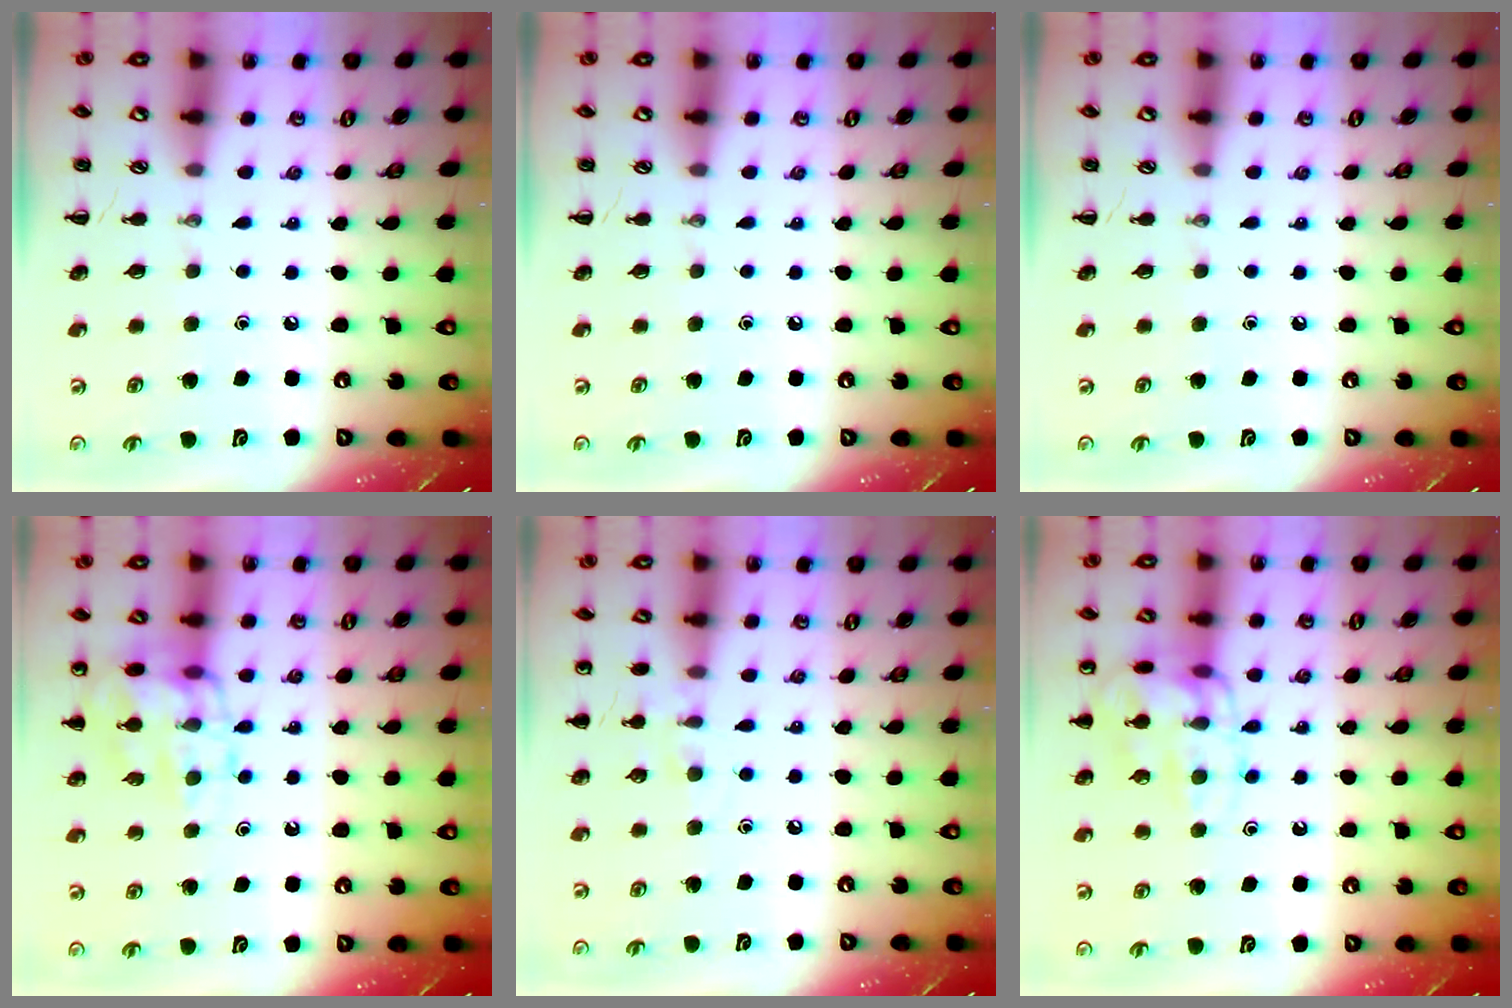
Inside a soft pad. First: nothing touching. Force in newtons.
{"total": 0.0}
{"total": 0.0}
{"total": 14.3, "press": 14.1, "slide": 2.0}
{"total": 7.6, "press": 7.3, "slide": 2.0}
{"total": 14.2, "press": 14.2, "slide": 0.2}